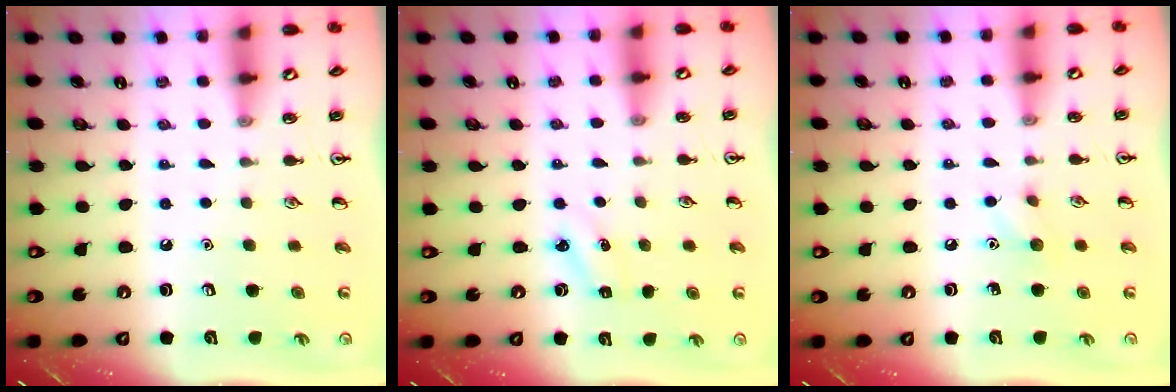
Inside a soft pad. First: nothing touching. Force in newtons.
{"total": 2.5, "press": 2.3, "slide": 0.9}
{"total": 5.7, "press": 5.4, "slide": 1.9}